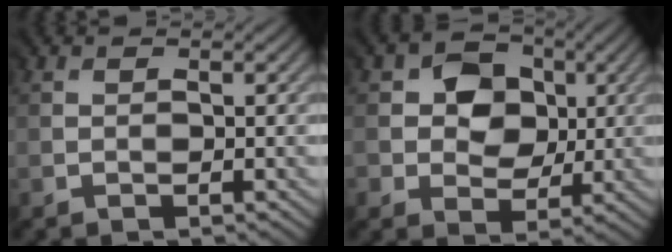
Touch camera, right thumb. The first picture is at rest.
{"total": 5.8, "force": [1.4, 5.1, 2.5], "torque": [-0.051, 0.004, 0.011]}